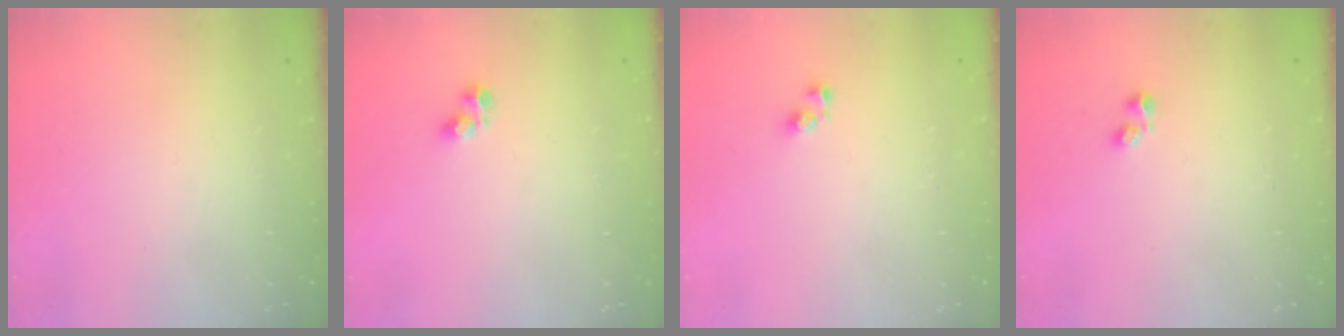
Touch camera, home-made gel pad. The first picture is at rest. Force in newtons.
{"total": 4.1, "press": 4.1, "slide": 0.4}
{"total": 3.4, "press": 3.4, "slide": 0.1}
{"total": 1.9, "press": 1.8, "slide": 0.5}